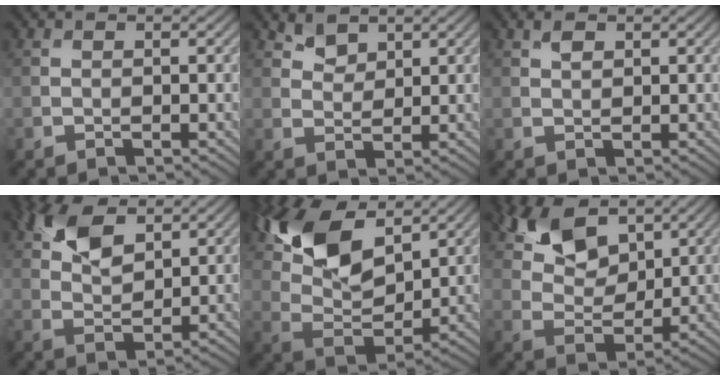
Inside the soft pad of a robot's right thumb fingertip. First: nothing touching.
{"total": 2.5, "force": [1.9, 1.4, 0.9], "torque": [-0.021, -0.005, 0.042]}
{"total": 1.3, "force": [0.7, 0.6, 0.8], "torque": [-0.019, 0.001, 0.015]}
{"total": 7.2, "force": [4.1, 3.5, 4.8], "torque": [-0.109, 0.006, 0.080]}
{"total": 13.9, "force": [7.7, 6.6, 9.5], "torque": [-0.210, 0.018, 0.148]}
{"total": 9.2, "force": [5.7, 4.9, 5.3], "torque": [-0.125, 0.005, 0.108]}